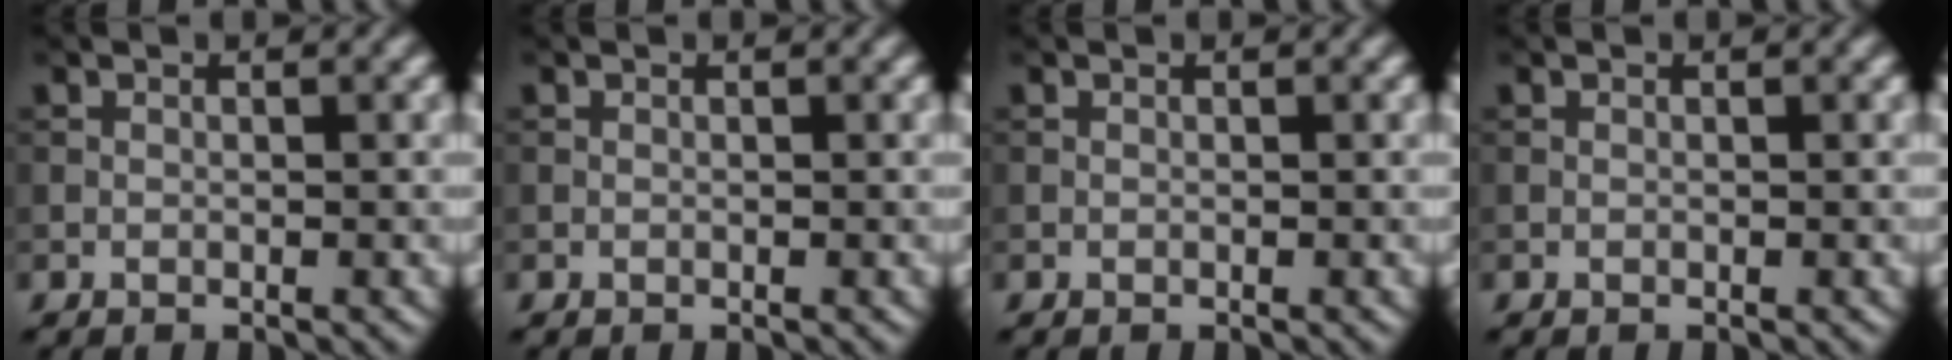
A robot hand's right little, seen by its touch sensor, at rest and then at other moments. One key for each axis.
{"total": 0.0}
{"total": 0.0}
{"total": 0.0}